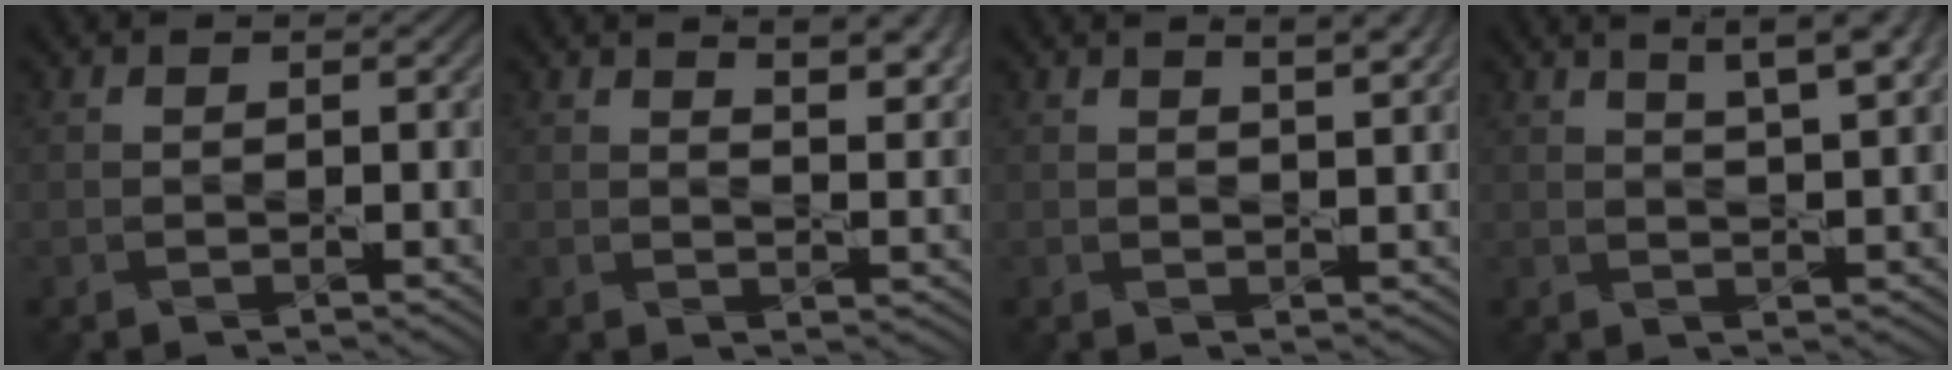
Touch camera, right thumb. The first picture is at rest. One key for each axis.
{"total": 6.9, "fx": 4.2, "fy": 2.3, "fz": 5.0, "tx": -0.066, "ty": 0.004, "tz": 0.059}
{"total": 4.3, "fx": 2.6, "fy": 1.0, "fz": 3.3, "tx": -0.047, "ty": 0.008, "tz": 0.031}
{"total": 8.6, "fx": 5.0, "fy": 2.3, "fz": 6.7, "tx": -0.085, "ty": 0.022, "tz": 0.056}